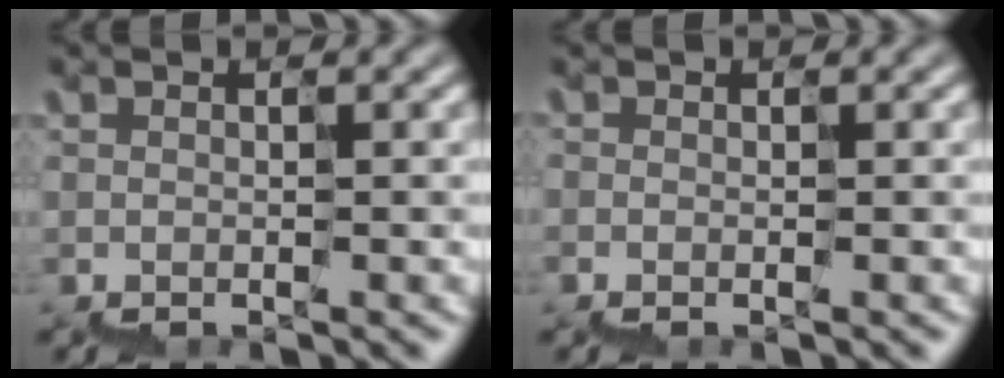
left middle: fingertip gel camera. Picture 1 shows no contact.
{"total": 0.0}